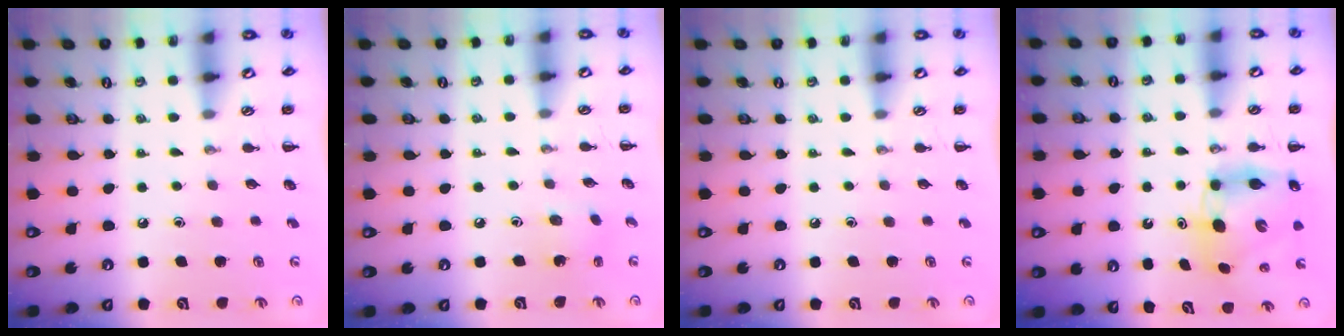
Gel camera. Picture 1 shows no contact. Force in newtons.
{"total": 2.0, "press": 1.9, "slide": 0.5}
{"total": 0.0}
{"total": 7.7, "press": 7.3, "slide": 2.3}